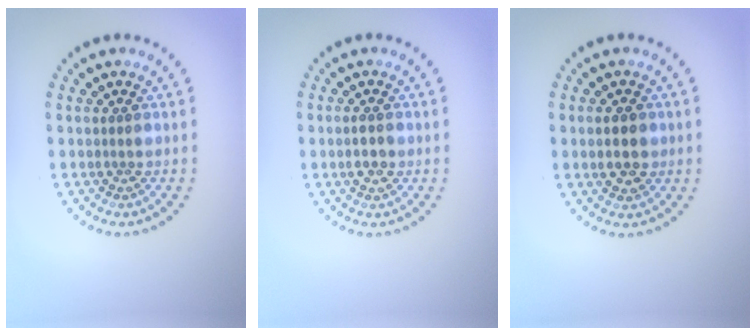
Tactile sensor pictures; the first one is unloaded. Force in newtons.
{"total": 1.5, "press": 1.5, "slide": 0.4}
{"total": 2.3, "press": 2.3, "slide": 0.1}